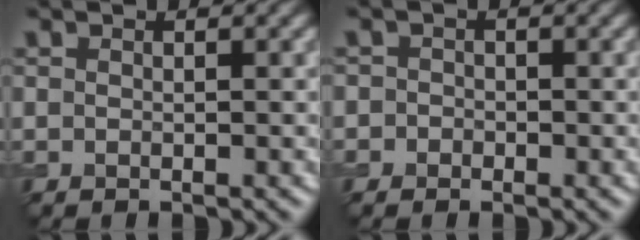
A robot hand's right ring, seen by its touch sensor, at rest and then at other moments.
{"total": 1.5, "force": [-0.2, 1.5, 0.4], "torque": [0.015, 0.005, -0.022]}